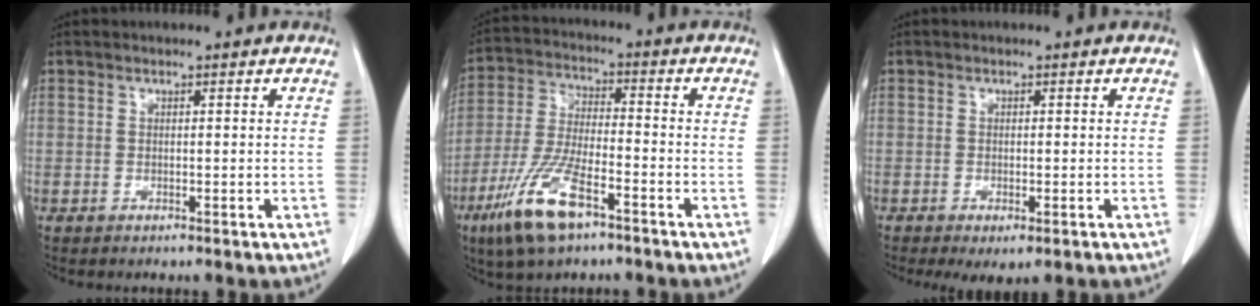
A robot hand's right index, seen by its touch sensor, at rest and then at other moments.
{"total": 12.1, "force": [-7.0, 2.9, 9.5], "torque": [-0.203, -0.020, -0.129]}
{"total": 3.1, "force": [-1.8, 1.0, 2.4], "torque": [-0.035, -0.008, -0.021]}